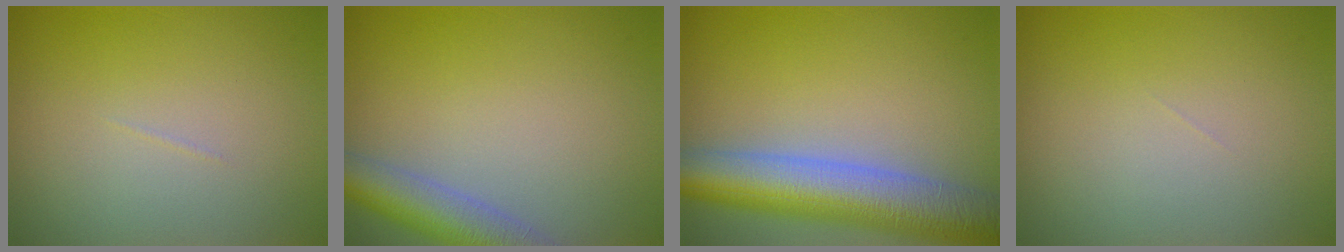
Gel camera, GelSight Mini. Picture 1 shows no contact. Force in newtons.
{"total": 5.2, "press": 5.2, "slide": 0.3}
{"total": 9.3, "press": 9.2, "slide": 0.6}
{"total": 0.0}